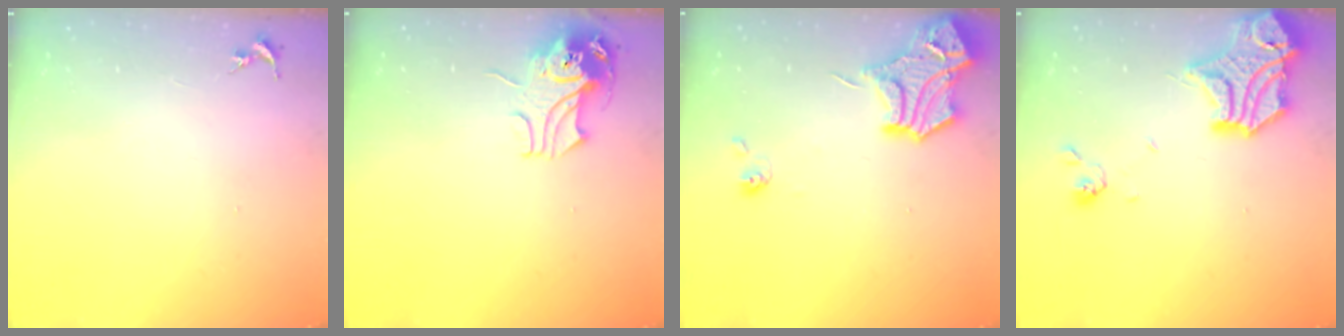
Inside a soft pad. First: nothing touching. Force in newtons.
{"total": 11.0, "press": 10.9, "slide": 1.5}
{"total": 15.5, "press": 15.4, "slide": 1.4}
{"total": 18.4, "press": 18.3, "slide": 2.2}